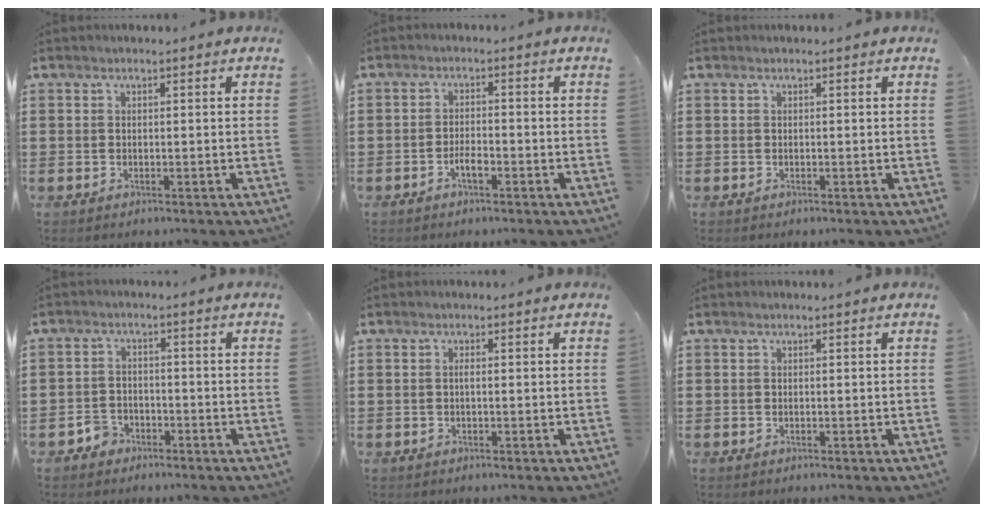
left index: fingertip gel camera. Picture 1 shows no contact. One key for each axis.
{"total": 2.6, "fx": -1.4, "fy": 0.8, "fz": 2.1, "tx": -0.037, "ty": 0.003, "tz": -0.026}
{"total": 0.0}
{"total": 3.0, "fx": -2.5, "fy": 1.7, "fz": 0.5, "tx": -0.014, "ty": 0.005, "tz": -0.050}
{"total": 0.7, "fx": 0.0, "fy": 0.1, "fz": 0.7, "tx": -0.013, "ty": -0.002, "tz": 0.001}
{"total": 0.0}